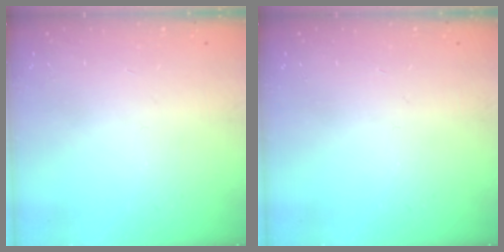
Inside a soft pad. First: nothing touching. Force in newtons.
{"total": 0.0}